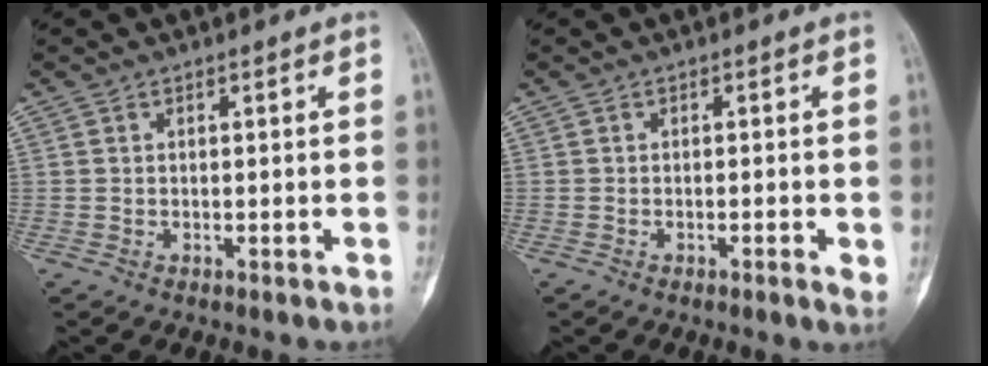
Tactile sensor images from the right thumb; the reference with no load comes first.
{"total": 2.2, "force": [-0.6, 0.4, 2.1], "torque": [-0.035, -0.003, -0.010]}